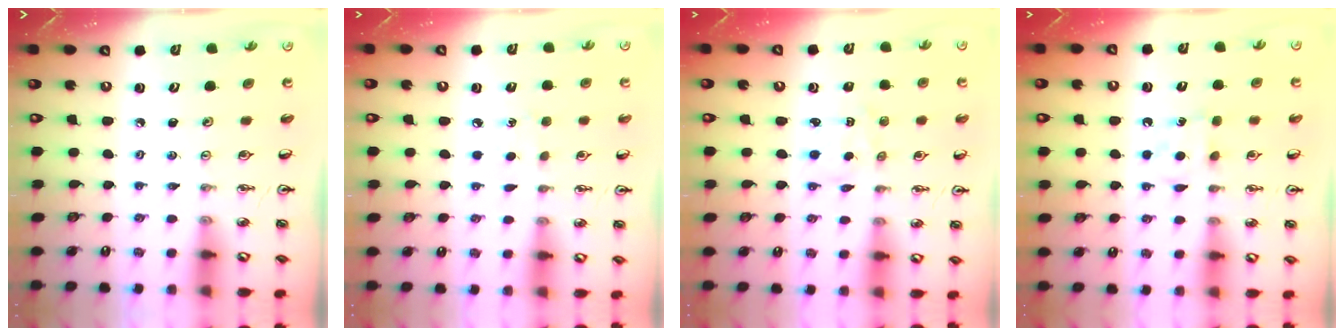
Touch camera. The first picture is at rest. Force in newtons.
{"total": 5.1, "press": 5.1, "slide": 0.6}
{"total": 2.4, "press": 2.4, "slide": 0.3}
{"total": 7.1, "press": 7.0, "slide": 0.8}